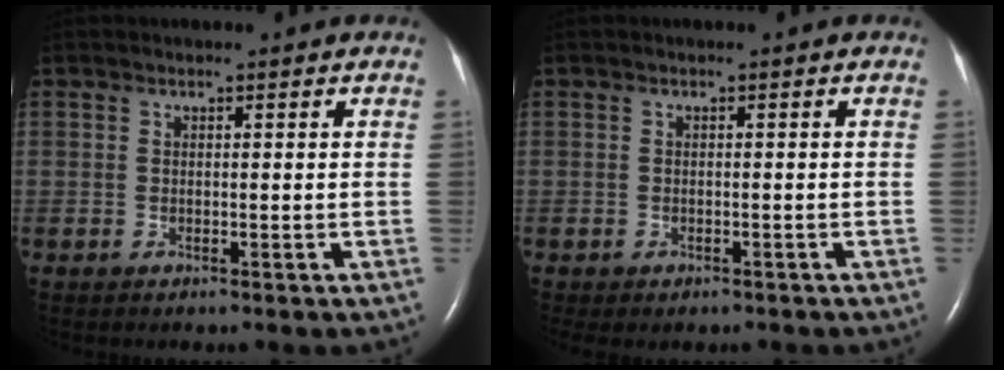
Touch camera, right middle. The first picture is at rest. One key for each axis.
{"total": 2.6, "fx": -2.0, "fy": 1.3, "fz": 1.0, "tx": -0.014, "ty": -0.002, "tz": -0.020}